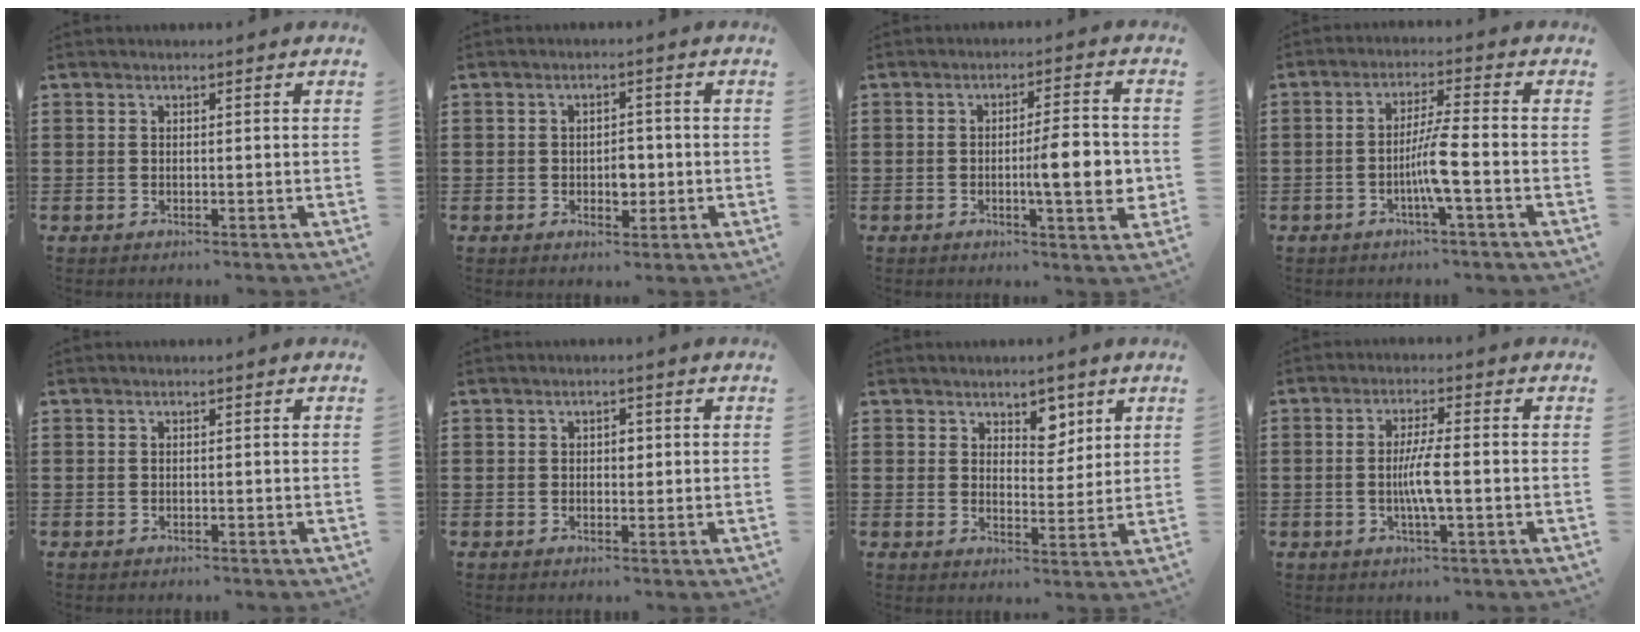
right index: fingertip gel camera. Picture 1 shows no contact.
{"total": 3.1, "force": [-0.5, 1.8, 2.4], "torque": [-0.038, 0.000, -0.012]}
{"total": 7.5, "force": [-1.0, 1.3, 7.3], "torque": [-0.107, -0.006, -0.020]}
{"total": 5.6, "force": [-1.9, -0.2, 5.3], "torque": [-0.107, -0.010, -0.043]}
{"total": 0.0}
{"total": 1.4, "force": [0.2, 0.9, 1.1], "torque": [-0.014, 0.003, 0.000]}
{"total": 4.7, "force": [3.5, 2.8, 1.6], "torque": [-0.030, 0.000, 0.060]}
{"total": 5.1, "force": [-0.8, 0.6, 5.0], "torque": [-0.101, -0.006, -0.021]}